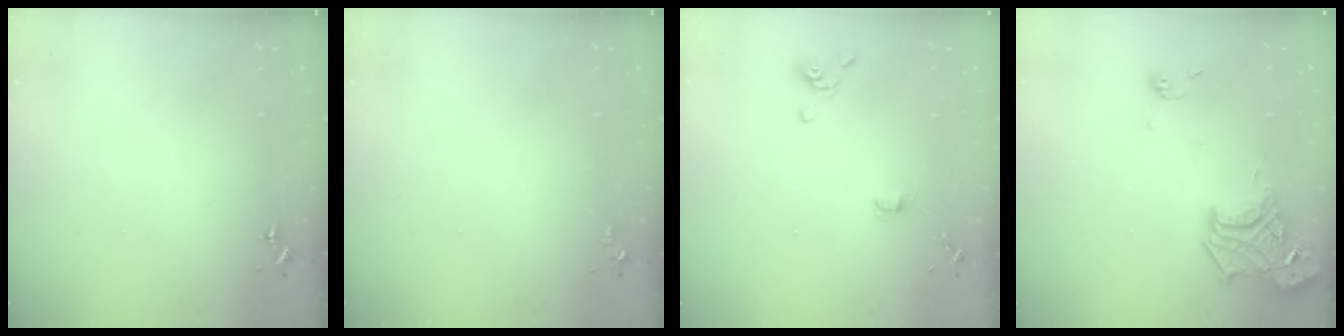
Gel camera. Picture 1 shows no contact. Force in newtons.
{"total": 3.5, "press": 3.4, "slide": 0.5}
{"total": 4.7, "press": 4.2, "slide": 2.2}
{"total": 16.2, "press": 16.2, "slide": 1.5}